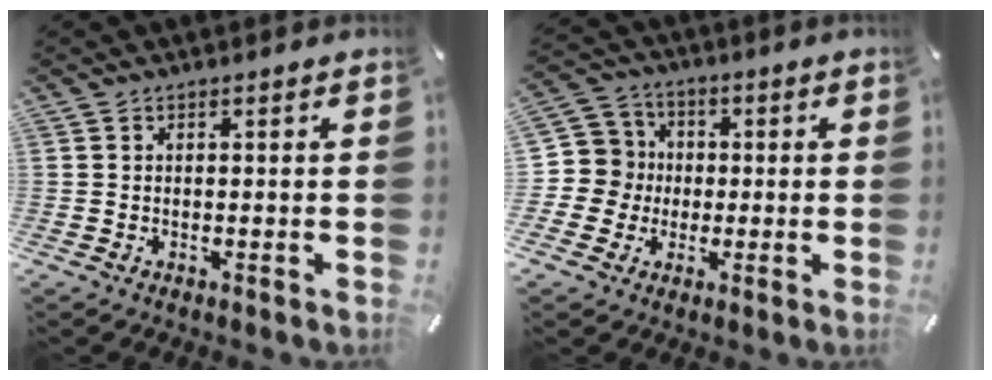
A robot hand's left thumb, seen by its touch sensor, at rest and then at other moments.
{"total": 8.7, "force": [-1.1, 8.6, 0.8], "torque": [-0.018, 0.008, -0.018]}